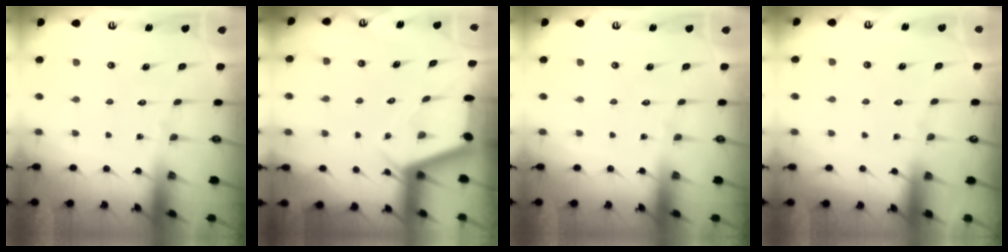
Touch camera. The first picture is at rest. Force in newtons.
{"total": 2.9, "press": 2.9, "slide": 0.4}
{"total": 0.0}
{"total": 3.8, "press": 3.8, "slide": 0.6}